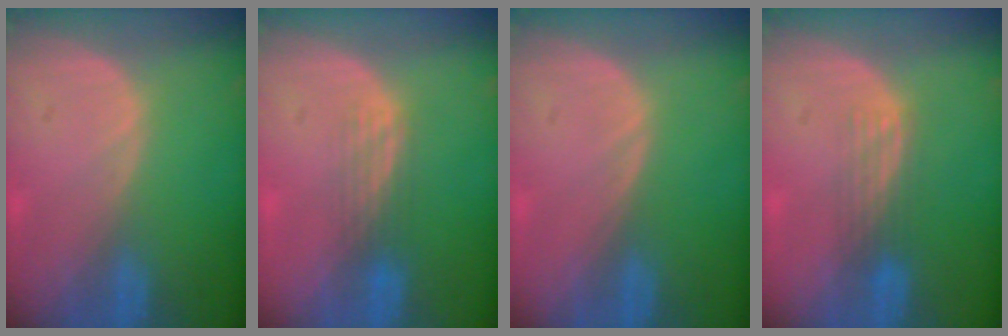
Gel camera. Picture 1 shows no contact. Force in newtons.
{"total": 2.8, "press": 2.5, "slide": 1.3}
{"total": 0.0}
{"total": 2.9, "press": 2.8, "slide": 1.0}